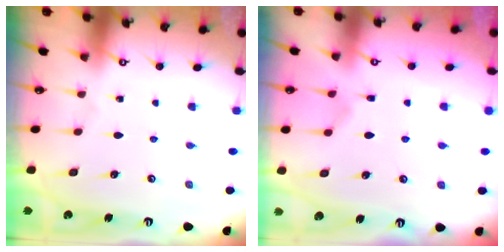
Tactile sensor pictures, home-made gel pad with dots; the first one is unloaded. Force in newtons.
{"total": 2.5, "press": 2.2, "slide": 1.2}